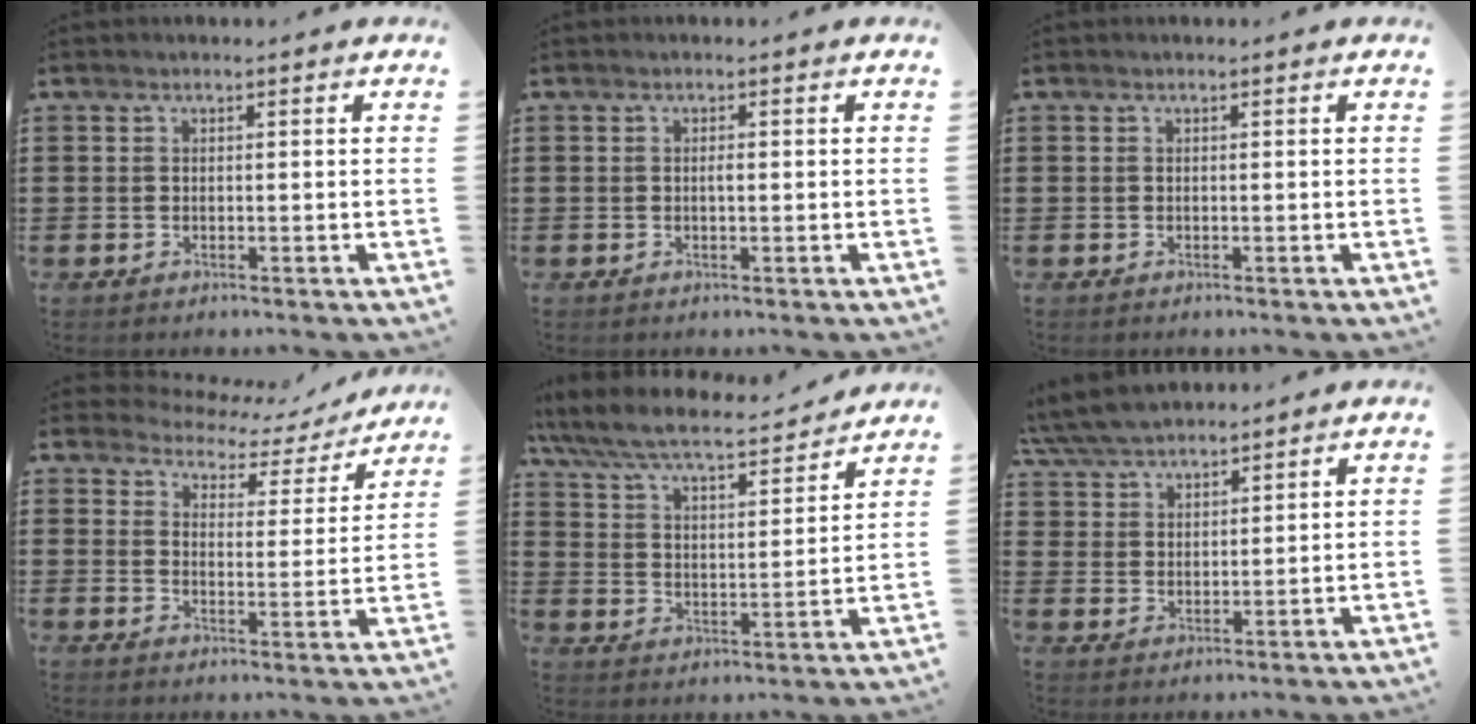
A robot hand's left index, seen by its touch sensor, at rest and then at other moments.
{"total": 1.0, "force": [0.1, 0.3, 1.0], "torque": [-0.019, -0.001, 0.002]}
{"total": 0.0}
{"total": 3.6, "force": [3.5, 0.8, 0.1], "torque": [-0.020, -0.031, 0.055]}
{"total": 6.5, "force": [5.9, 0.8, 2.7], "torque": [-0.078, -0.038, 0.097]}
{"total": 6.1, "force": [5.7, 1.8, 1.3], "torque": [-0.050, -0.013, 0.107]}